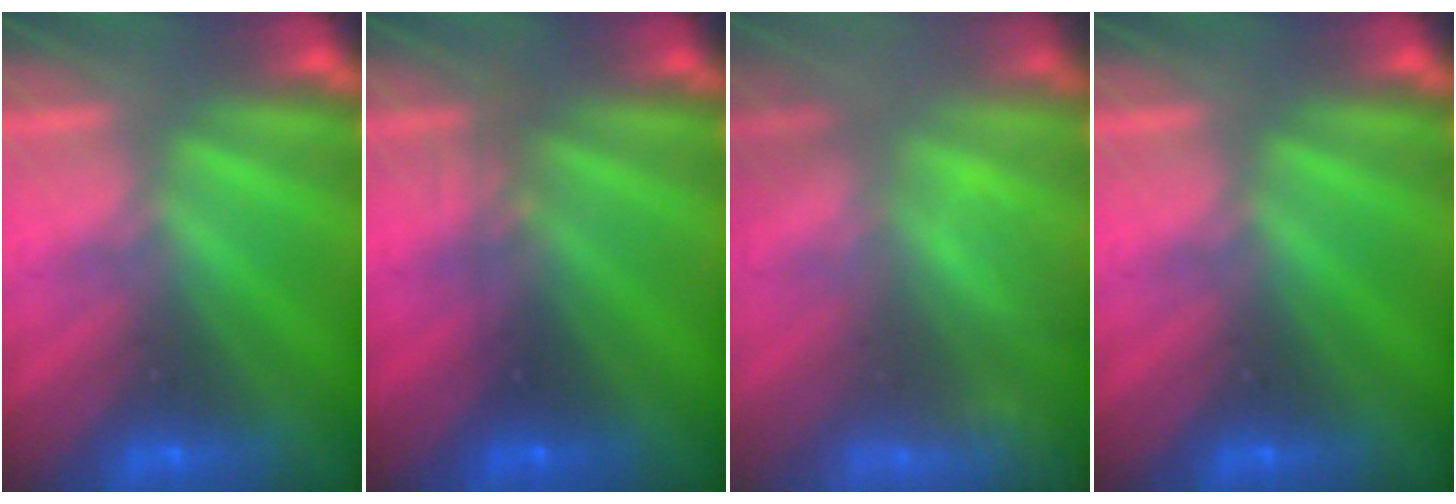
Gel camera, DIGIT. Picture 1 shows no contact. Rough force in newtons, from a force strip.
{"total": 2.3}
{"total": 4.6}
{"total": 0.0}